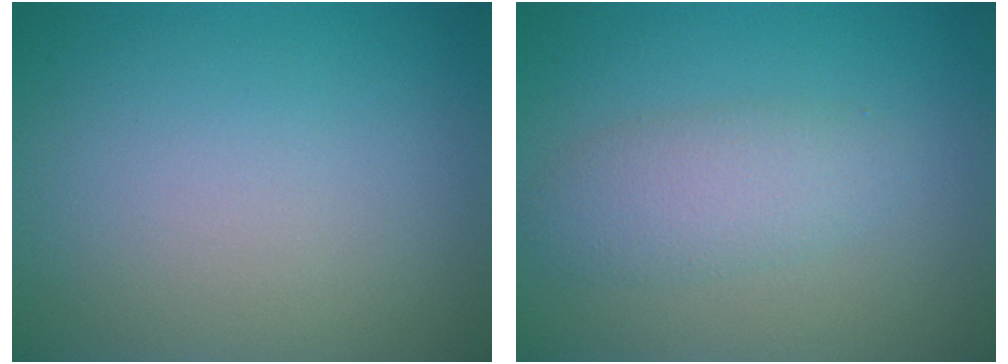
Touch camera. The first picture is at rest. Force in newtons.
{"total": 3.1, "press": 3.1, "slide": 0.0}